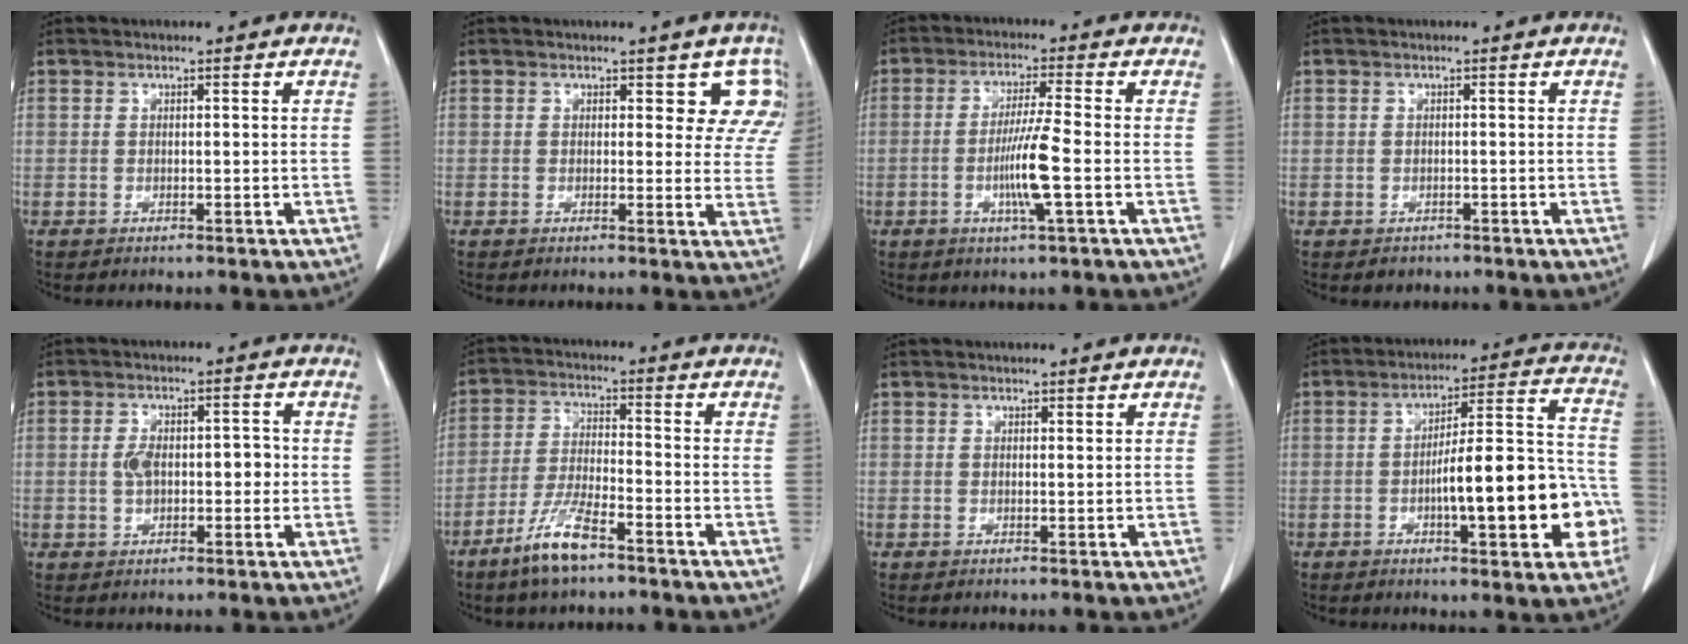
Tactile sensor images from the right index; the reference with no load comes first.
{"total": 5.7, "force": [3.2, 3.4, 3.2], "torque": [-0.004, -0.002, 0.021]}
{"total": 7.3, "force": [-1.8, -0.6, 7.1], "torque": [-0.134, -0.009, -0.035]}
{"total": 1.5, "force": [-0.8, 1.3, 0.0], "torque": [-0.005, 0.003, -0.010]}
{"total": 5.5, "force": [-0.2, 3.0, 4.6], "torque": [-0.082, 0.021, -0.002]}
{"total": 8.1, "force": [-5.5, 1.4, 5.8], "torque": [-0.120, -0.012, -0.106]}
{"total": 0.0}
{"total": 16.7, "force": [-4.4, 3.6, 15.7], "torque": [-0.213, 0.032, -0.058]}